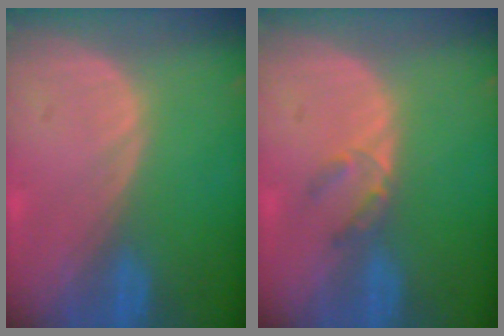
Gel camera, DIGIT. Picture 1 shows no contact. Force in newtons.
{"total": 2.5, "press": 2.3, "slide": 1.0}